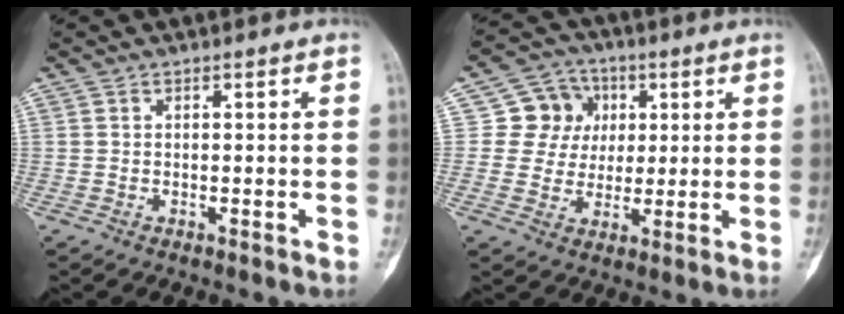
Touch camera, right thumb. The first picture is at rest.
{"total": 9.0, "force": [2.2, 8.3, 2.4], "torque": [0.008, 0.004, 0.033]}